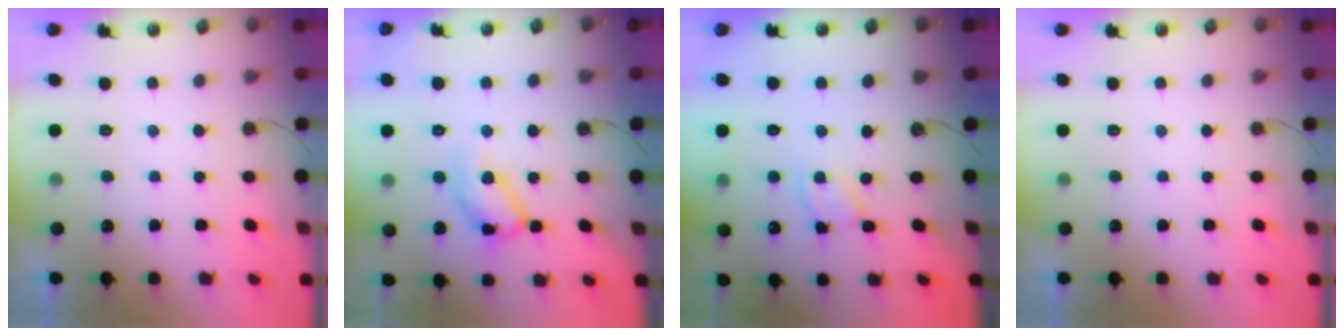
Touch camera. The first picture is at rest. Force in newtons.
{"total": 12.3, "press": 12.2, "slide": 1.1}
{"total": 1.9, "press": 1.9, "slide": 0.3}
{"total": 0.0}